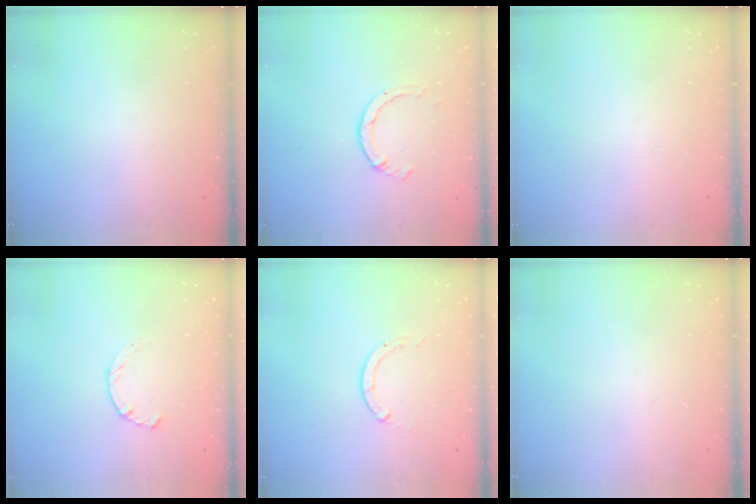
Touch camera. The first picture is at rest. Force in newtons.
{"total": 2.3, "press": 2.3, "slide": 0.3}
{"total": 0.0}
{"total": 2.2, "press": 2.2, "slide": 0.4}
{"total": 0.0}
{"total": 0.0}